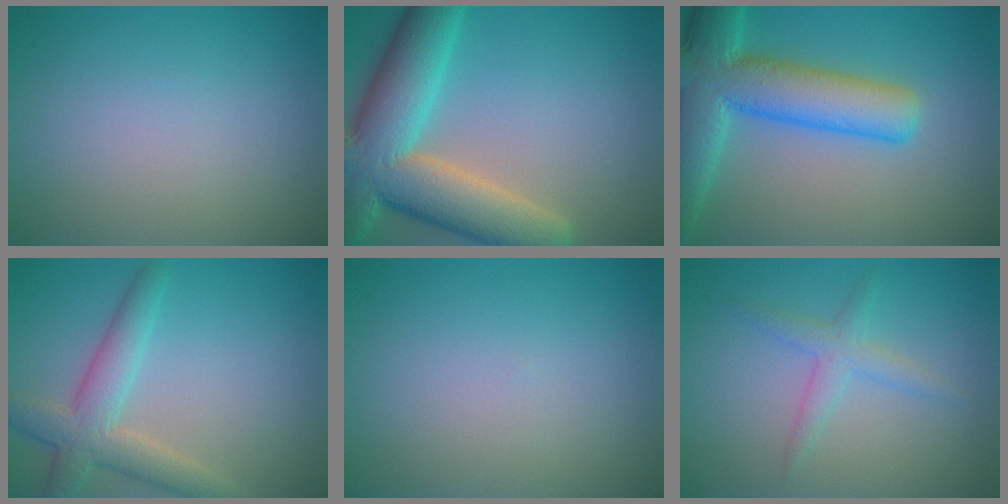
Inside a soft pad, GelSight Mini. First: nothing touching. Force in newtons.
{"total": 12.3, "press": 12.2, "slide": 1.1}
{"total": 9.7, "press": 9.7, "slide": 0.6}
{"total": 4.8, "press": 4.8, "slide": 0.3}
{"total": 0.0}
{"total": 2.1, "press": 2.1, "slide": 0.1}